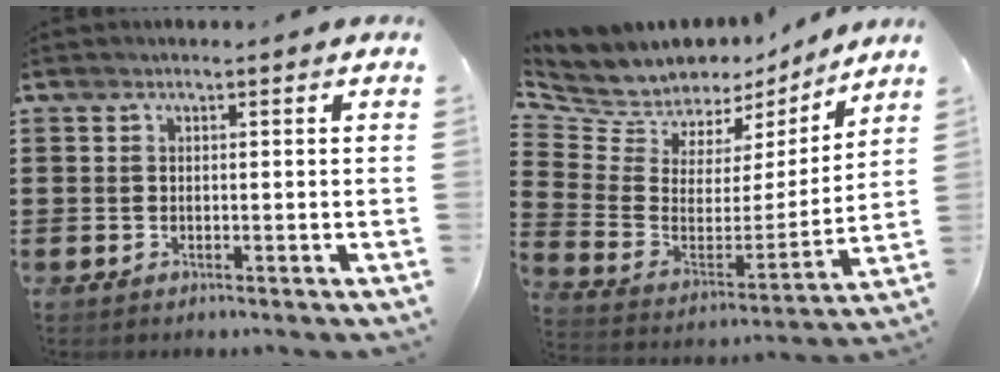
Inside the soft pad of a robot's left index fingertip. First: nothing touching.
{"total": 7.2, "force": [6.5, 3.1, -0.1], "torque": [-0.049, -0.058, 0.116]}